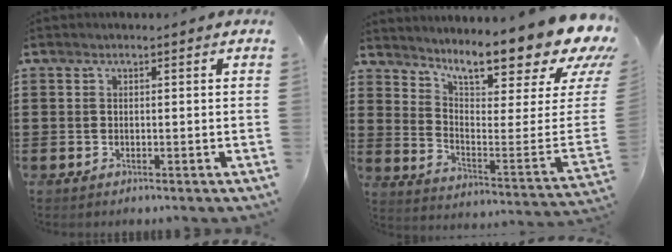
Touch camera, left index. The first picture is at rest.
{"total": 12.8, "force": [10.4, 1.8, 7.2], "torque": [-0.120, -0.096, 0.170]}